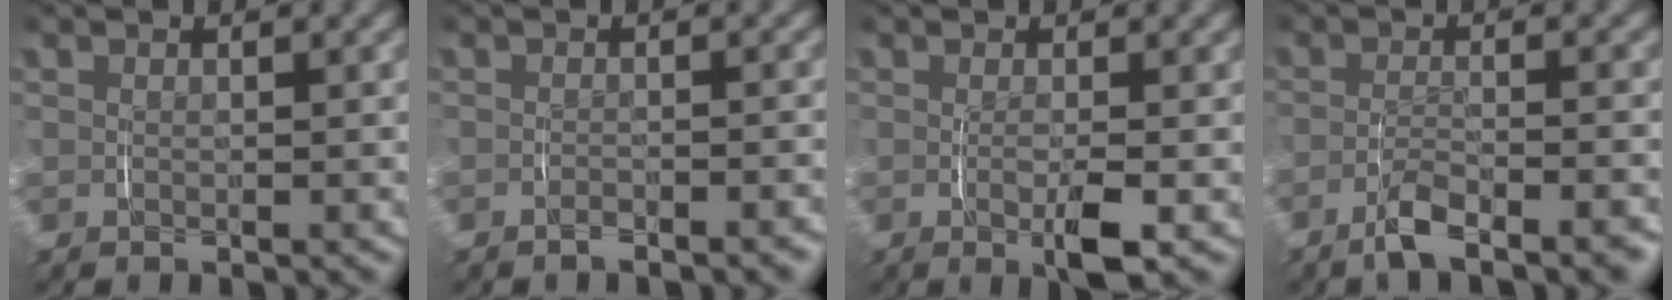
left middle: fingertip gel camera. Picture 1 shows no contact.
{"total": 1.3, "force": [-1.2, 0.0, 0.5], "torque": [-0.009, 0.004, -0.022]}
{"total": 2.5, "force": [-0.6, 0.3, 2.4], "torque": [-0.039, -0.008, -0.007]}
{"total": 3.2, "force": [-2.4, 0.4, 2.1], "torque": [-0.039, -0.001, -0.042]}